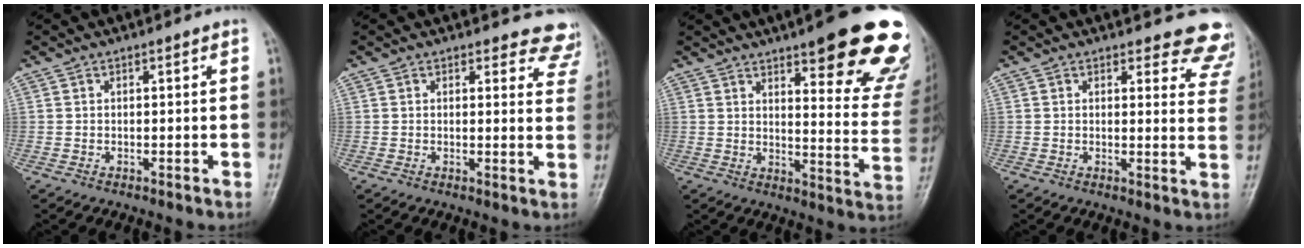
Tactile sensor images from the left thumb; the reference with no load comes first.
{"total": 7.5, "force": [6.9, 2.9, 0.4], "torque": [0.049, -0.039, 0.042]}
{"total": 22.8, "force": [14.4, 5.6, 16.8], "torque": [-0.178, -0.069, 0.180]}
{"total": 9.9, "force": [9.2, 3.4, 0.9], "torque": [0.045, -0.070, 0.065]}